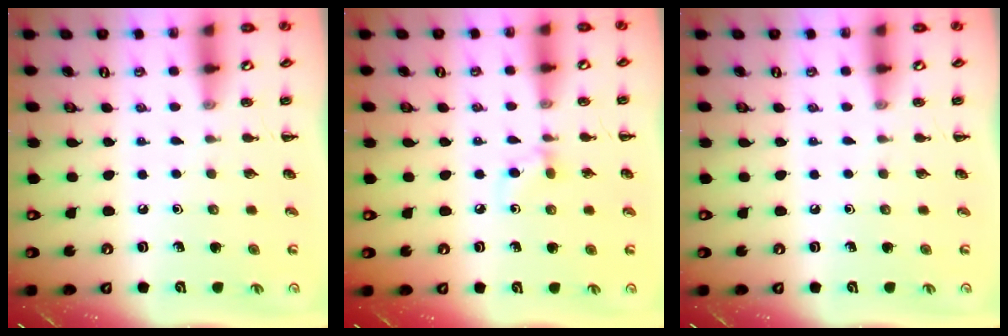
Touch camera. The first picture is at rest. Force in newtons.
{"total": 5.1, "press": 4.6, "slide": 2.0}
{"total": 0.0}